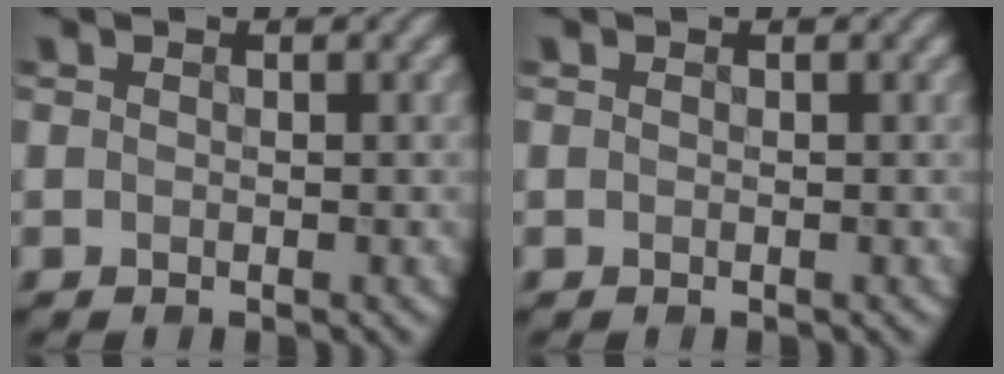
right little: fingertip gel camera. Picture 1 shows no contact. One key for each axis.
{"total": 0.0}